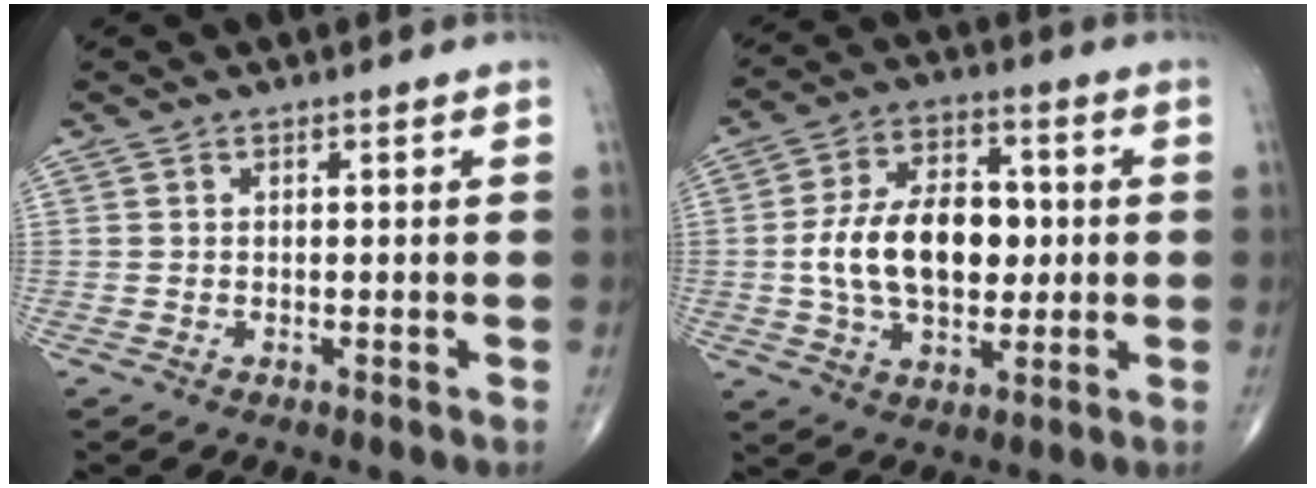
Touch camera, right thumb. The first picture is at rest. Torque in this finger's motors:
{"motor_torque": [0.26, 0.26, 1.19, -0.09, 0.14]}